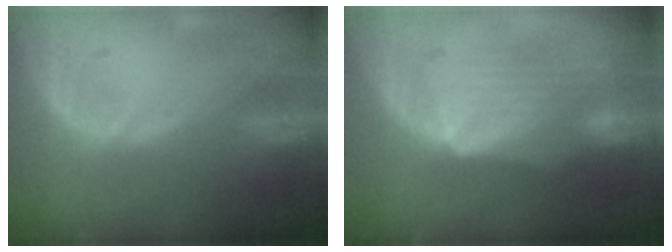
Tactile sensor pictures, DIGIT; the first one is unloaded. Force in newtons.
{"total": 7.7, "press": 7.7, "slide": 0.4}